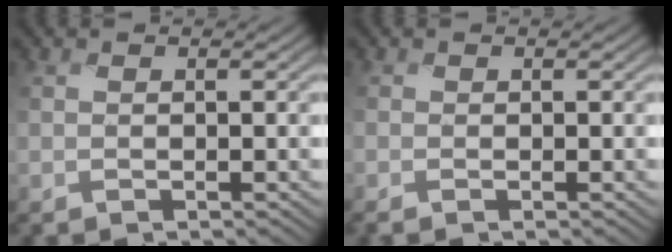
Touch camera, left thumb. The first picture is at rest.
{"total": 1.1, "force": [-0.7, 0.6, 0.5], "torque": [-0.017, -0.005, -0.019]}